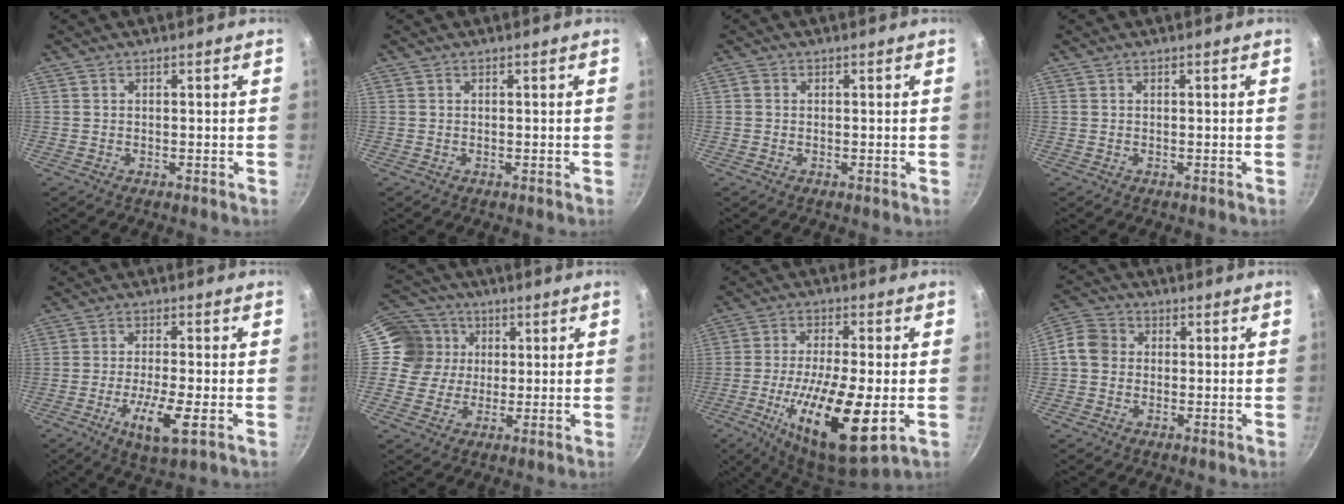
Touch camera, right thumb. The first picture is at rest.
{"total": 0.0}
{"total": 0.8, "force": [0.0, 0.7, 0.4], "torque": [-0.007, 0.004, -0.001]}
{"total": 0.0}
{"total": 8.1, "force": [-2.6, 1.8, 7.5], "torque": [-0.141, -0.001, -0.046]}
{"total": 9.9, "force": [1.7, 9.5, 2.4], "torque": [-0.015, 0.013, 0.012]}
{"total": 18.8, "force": [-4.7, 5.8, 17.2], "torque": [-0.304, 0.005, -0.081]}
{"total": 6.0, "force": [0.0, 5.3, 2.9], "torque": [-0.033, 0.013, -0.020]}